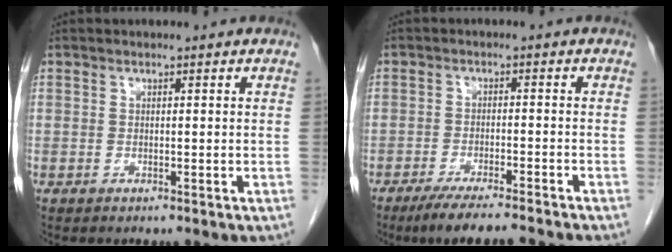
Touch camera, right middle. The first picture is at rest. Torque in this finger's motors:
{"motor_torque": [0.76, -0.57, 0.10, 0.07]}